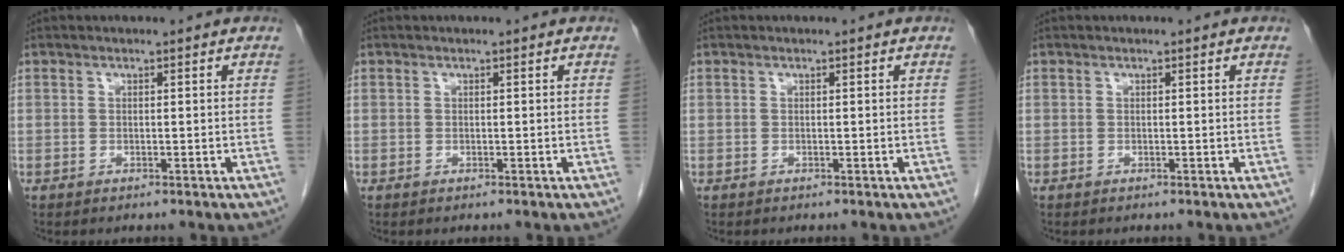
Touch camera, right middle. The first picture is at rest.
{"total": 0.0}
{"total": 0.0}
{"total": 0.0}